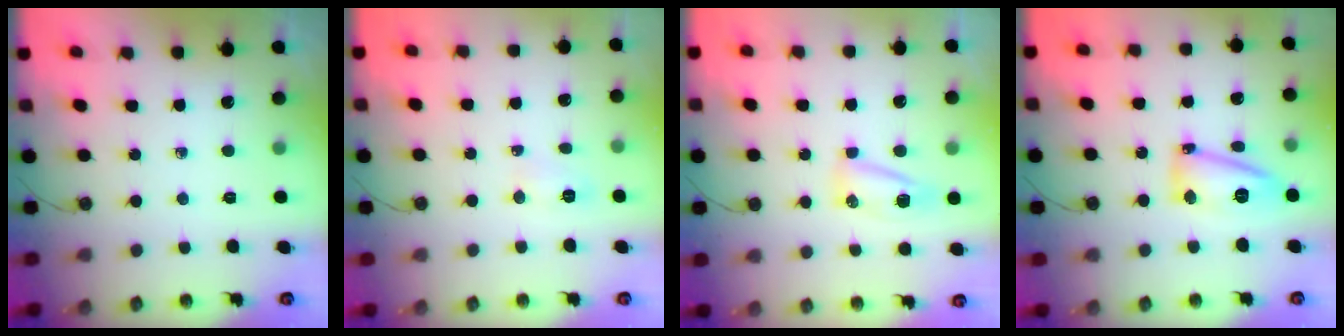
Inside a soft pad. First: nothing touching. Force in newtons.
{"total": 5.3, "press": 5.2, "slide": 0.7}
{"total": 6.6, "press": 6.5, "slide": 1.1}
{"total": 12.2, "press": 12.1, "slide": 1.1}